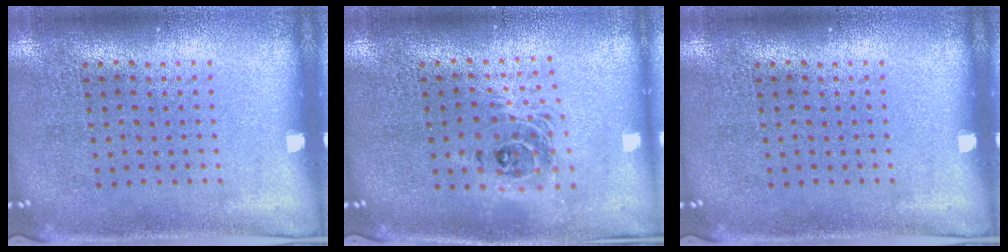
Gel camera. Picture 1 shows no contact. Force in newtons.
{"total": 1.9, "press": 1.4, "slide": 1.2}
{"total": 0.0}